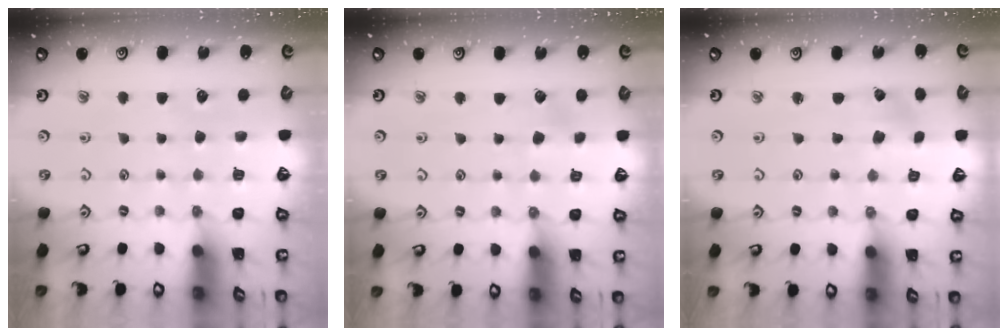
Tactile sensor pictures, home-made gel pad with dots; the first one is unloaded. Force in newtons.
{"total": 1.9, "press": 1.9, "slide": 0.2}
{"total": 2.9, "press": 2.9, "slide": 0.4}